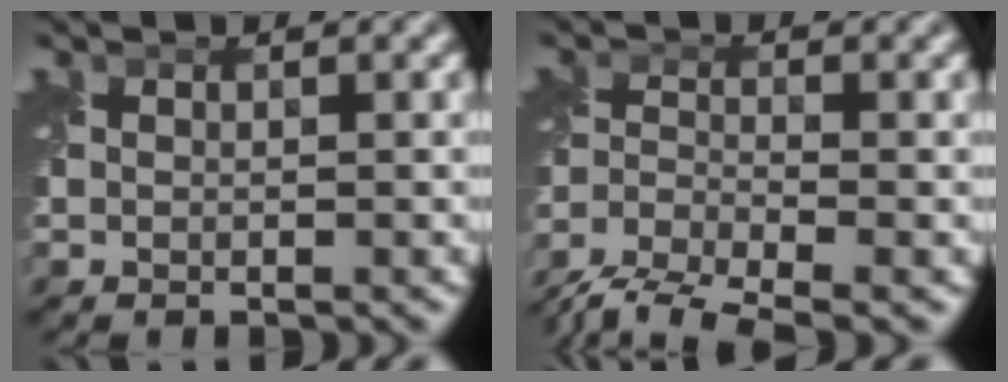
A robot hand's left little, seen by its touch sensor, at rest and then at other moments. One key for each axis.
{"total": 7.8, "fx": -6.6, "fy": 1.8, "fz": 3.6, "tx": -0.079, "ty": -0.029, "tz": -0.126}